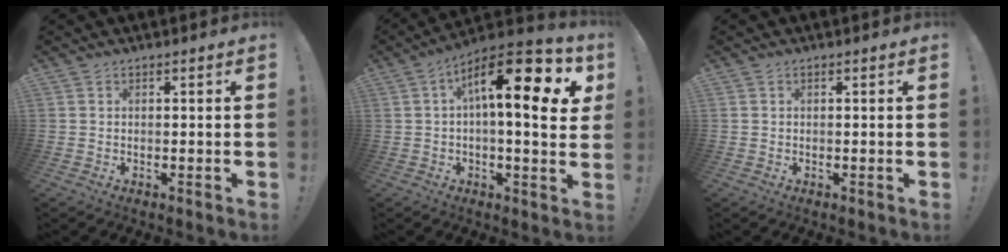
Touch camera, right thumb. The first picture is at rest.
{"total": 17.6, "force": [5.5, 5.7, 15.8], "torque": [-0.242, -0.023, 0.079]}
{"total": 0.0}